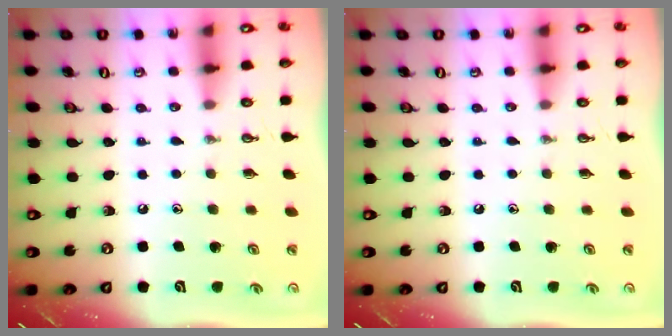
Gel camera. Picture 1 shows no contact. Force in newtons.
{"total": 0.0}